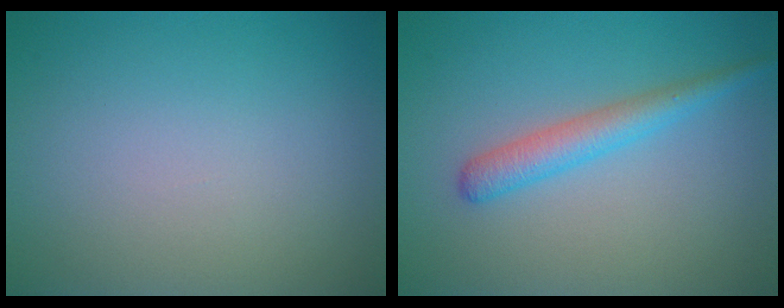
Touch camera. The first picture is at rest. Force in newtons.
{"total": 2.8, "press": 2.8, "slide": 0.0}